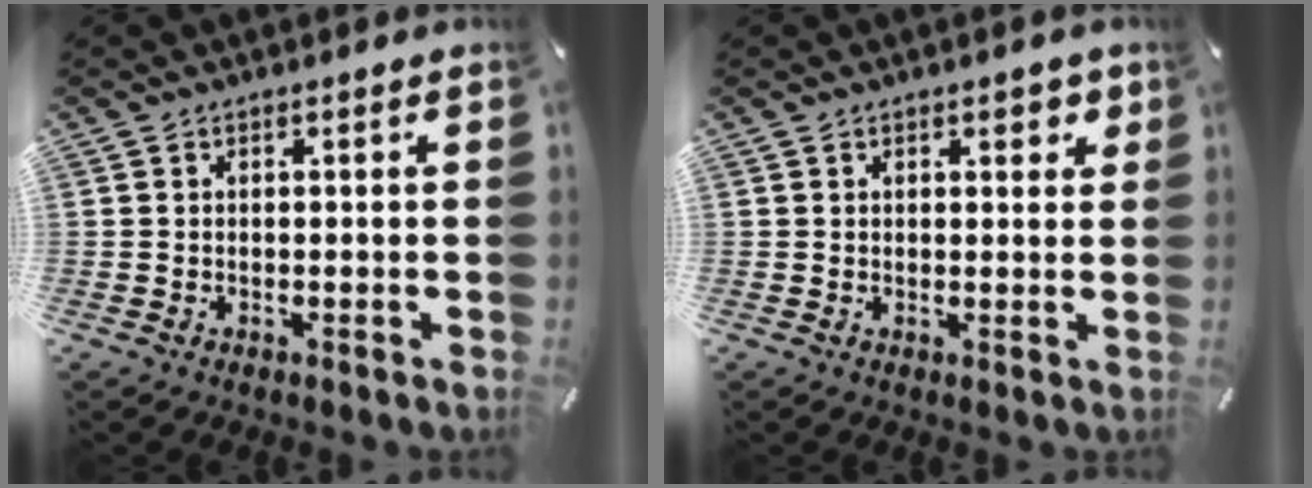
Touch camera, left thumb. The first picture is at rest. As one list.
[{"total": 2.1, "force": [1.2, 1.1, 1.4], "torque": [-0.013, -0.002, 0.016]}]